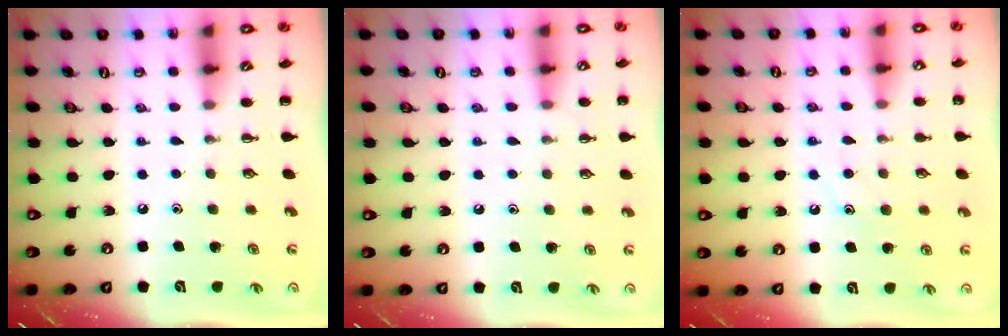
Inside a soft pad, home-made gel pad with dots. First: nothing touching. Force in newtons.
{"total": 5.6, "press": 5.3, "slide": 2.0}
{"total": 8.1, "press": 8.0, "slide": 1.1}